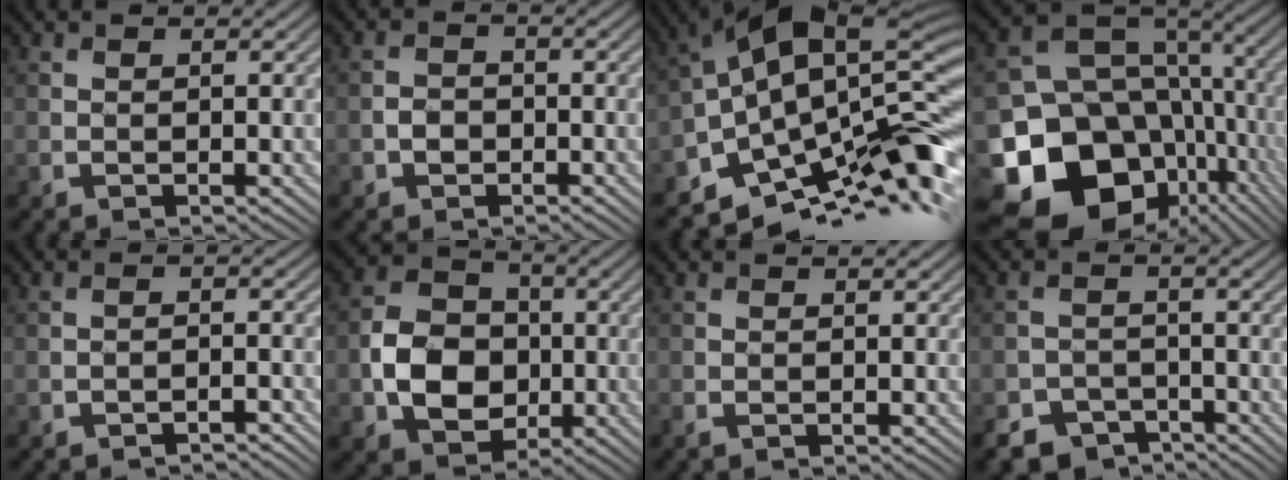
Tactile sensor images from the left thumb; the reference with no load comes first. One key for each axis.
{"total": 2.1, "fx": -1.0, "fy": 1.6, "fz": 0.9, "tx": -0.014, "ty": 0.003, "tz": -0.023}
{"total": 15.0, "fx": -4.8, "fy": 7.5, "fz": 12.0, "tx": -0.197, "ty": -0.005, "tz": -0.088}
{"total": 20.7, "fx": -6.9, "fy": 16.3, "fz": 10.8, "tx": -0.233, "ty": -0.044, "tz": -0.081}
{"total": 1.9, "fx": -1.8, "fy": 0.3, "fz": 0.7, "tx": -0.008, "ty": 0.005, "tz": -0.031}
{"total": 8.9, "fx": -1.7, "fy": 7.2, "fz": 4.9, "tx": -0.102, "ty": -0.003, "tz": -0.044}
{"total": 0.9, "fx": -0.8, "fy": 0.3, "fz": 0.4, "tx": -0.010, "ty": -0.004, "tz": -0.015}
{"total": 6.4, "fx": -5.0, "fy": 3.7, "fz": 1.6, "tx": -0.024, "ty": -0.010, "tz": -0.086}